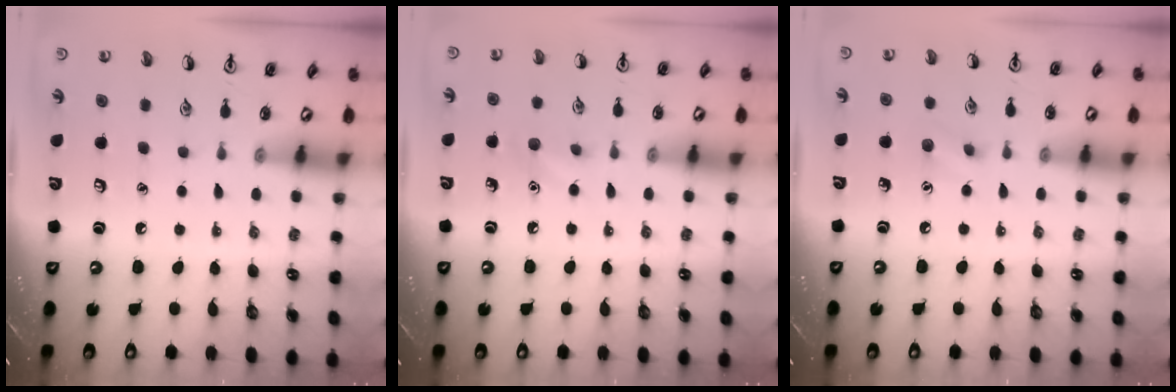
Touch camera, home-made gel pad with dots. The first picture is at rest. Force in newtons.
{"total": 5.7, "press": 5.5, "slide": 1.7}
{"total": 5.7, "press": 5.5, "slide": 1.7}